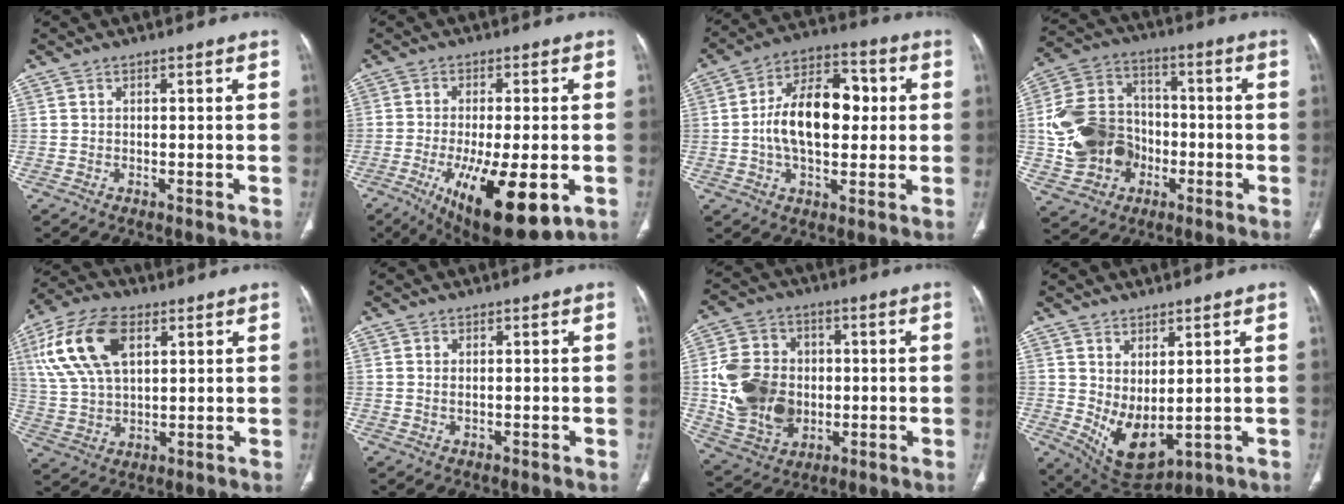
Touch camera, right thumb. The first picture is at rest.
{"total": 17.5, "force": [-6.3, 5.9, 15.2], "torque": [-0.240, -0.020, -0.083]}
{"total": 15.8, "force": [0.7, 9.2, 12.8], "torque": [-0.192, 0.028, 0.004]}
{"total": 17.0, "force": [-3.1, 14.2, 8.9], "torque": [-0.148, 0.029, -0.051]}
{"total": 15.8, "force": [5.9, 8.8, 11.8], "torque": [-0.235, 0.002, 0.114]}
{"total": 1.0, "force": [0.3, 0.5, 0.8], "torque": [-0.018, -0.001, 0.009]}
{"total": 17.0, "force": [-0.4, 13.5, 10.3], "torque": [-0.172, 0.005, 0.008]}
{"total": 8.9, "force": [0.5, 4.8, 7.5], "torque": [-0.122, -0.022, 0.039]}